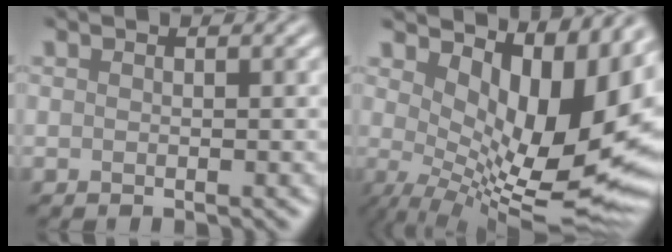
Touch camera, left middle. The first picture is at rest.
{"total": 14.5, "force": [2.9, 6.6, 12.6], "torque": [-0.168, -0.008, 0.071]}